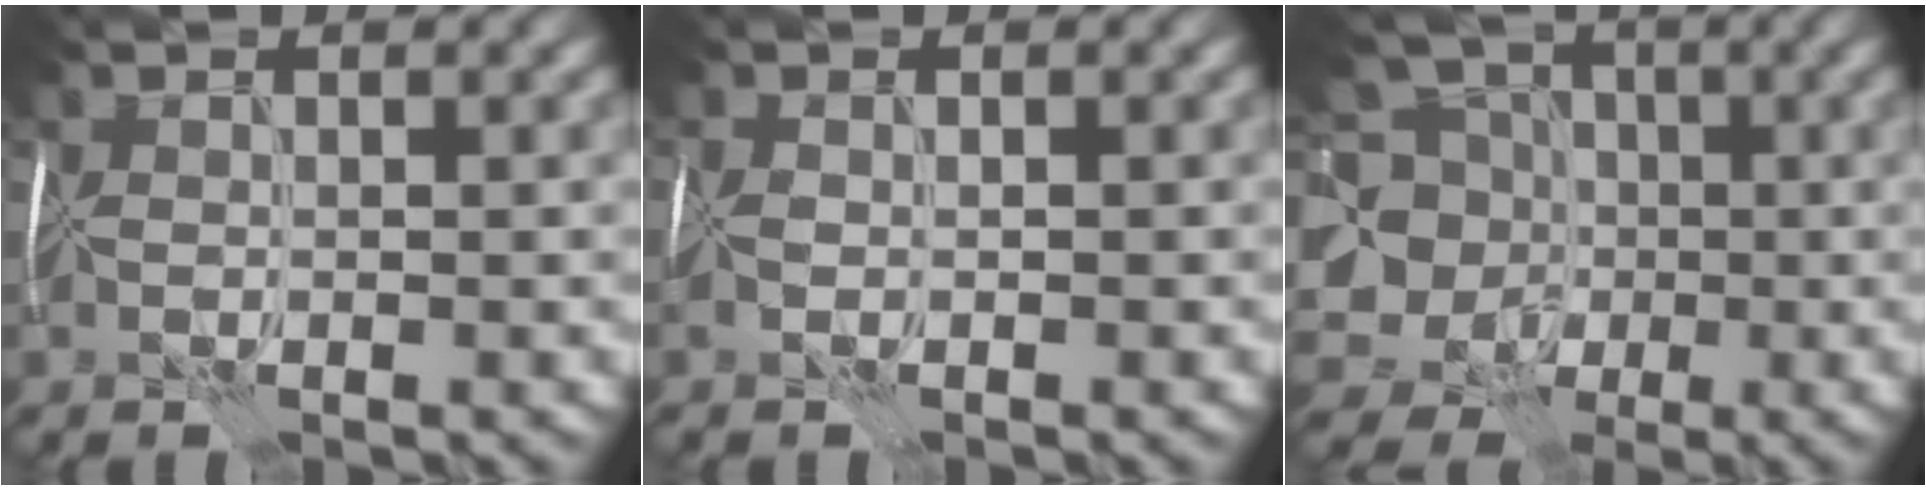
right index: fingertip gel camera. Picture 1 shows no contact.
{"total": 1.2, "force": [-0.9, 0.5, 0.7], "torque": [-0.017, -0.003, -0.019]}
{"total": 11.8, "force": [-0.6, 10.5, 5.4], "torque": [-0.116, 0.024, -0.037]}